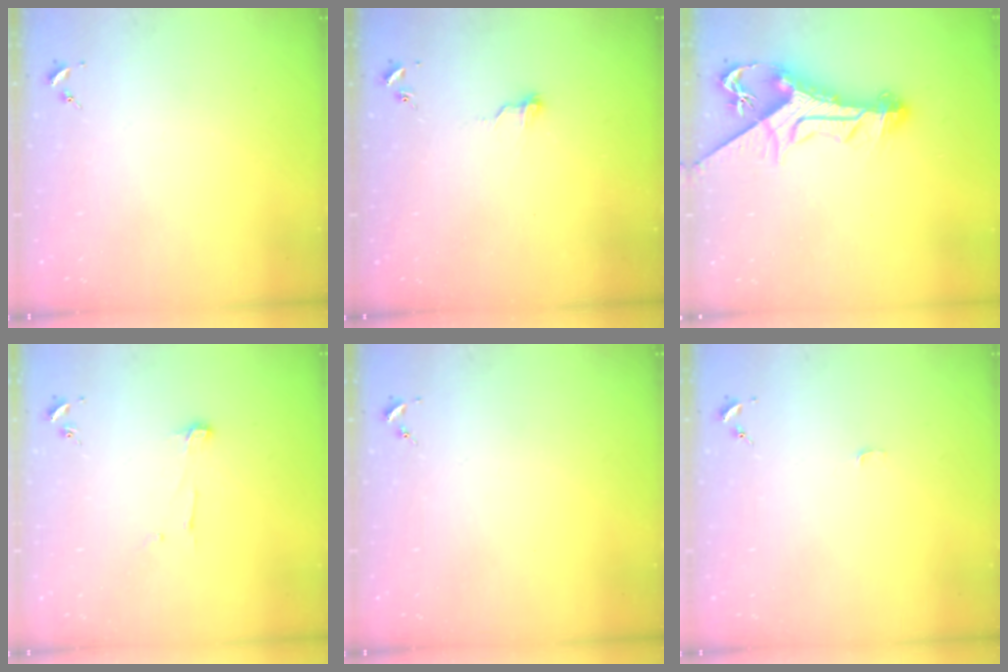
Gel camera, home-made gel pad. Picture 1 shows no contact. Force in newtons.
{"total": 6.4, "press": 6.4, "slide": 0.6}
{"total": 15.6, "press": 15.5, "slide": 1.4}
{"total": 5.0, "press": 5.0, "slide": 0.3}
{"total": 0.0}
{"total": 2.7, "press": 2.7, "slide": 0.3}